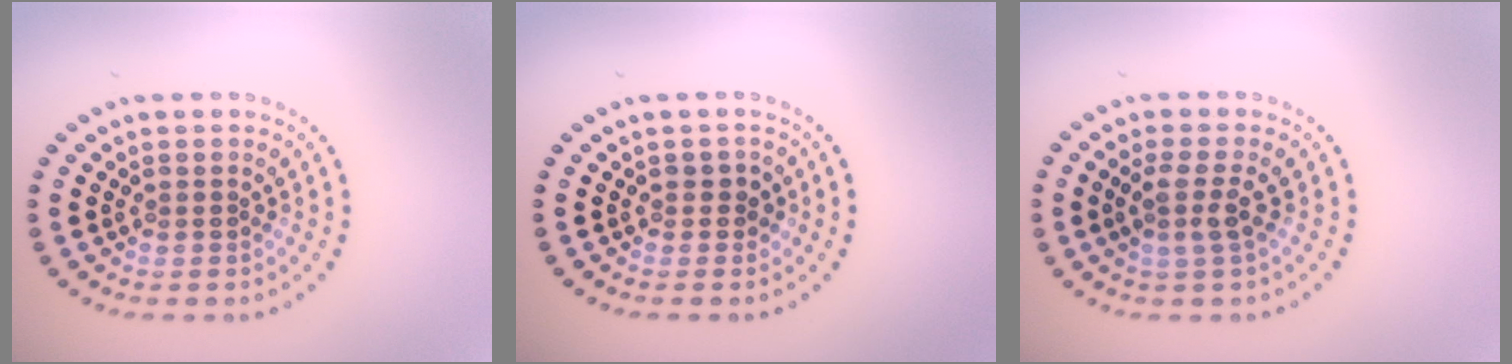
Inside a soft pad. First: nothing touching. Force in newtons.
{"total": 1.1, "press": 1.0, "slide": 0.5}
{"total": 2.2, "press": 1.8, "slide": 1.2}